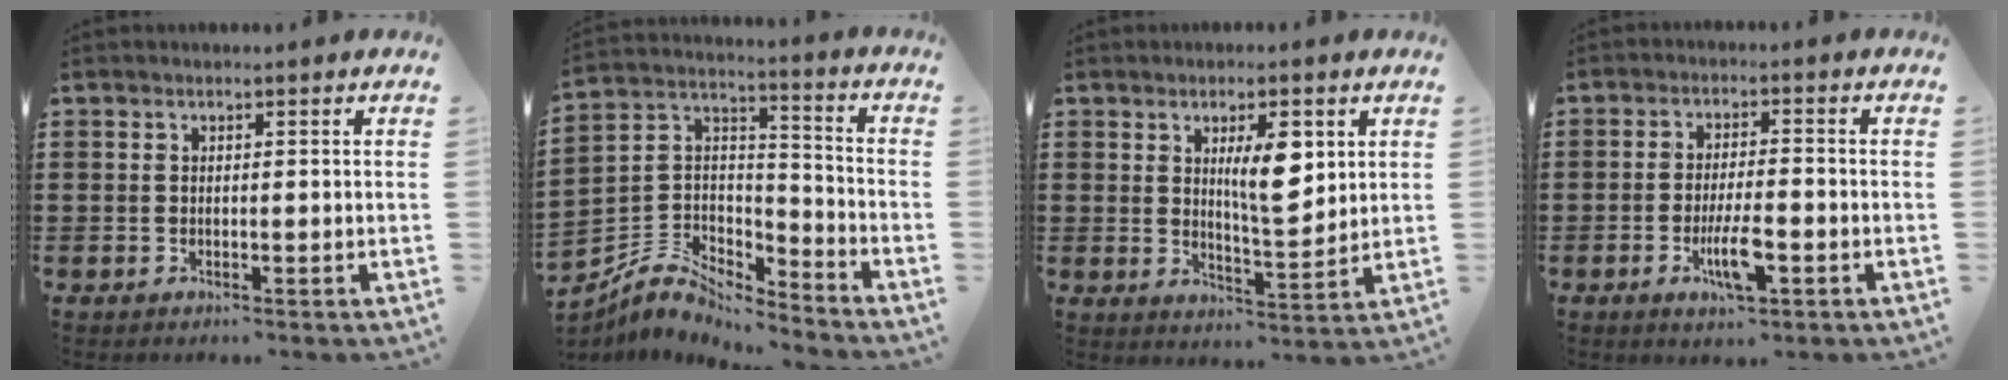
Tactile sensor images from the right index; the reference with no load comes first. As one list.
[{"total": 5.7, "force": [-4.7, 2.9, 1.5], "torque": [-0.057, -0.001, -0.098]}, {"total": 7.5, "force": [2.6, 2.4, 6.6], "torque": [-0.103, -0.006, 0.036]}, {"total": 6.5, "force": [-2.5, 1.7, 5.7], "torque": [-0.120, -0.010, -0.047]}]